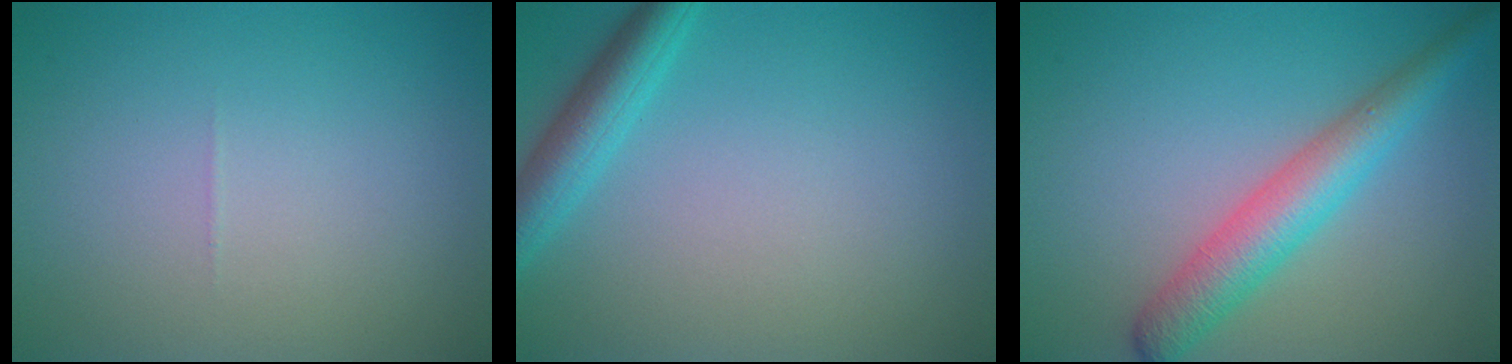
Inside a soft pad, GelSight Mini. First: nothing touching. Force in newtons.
{"total": 3.3, "press": 3.3, "slide": 0.2}
{"total": 4.8, "press": 4.8, "slide": 0.1}